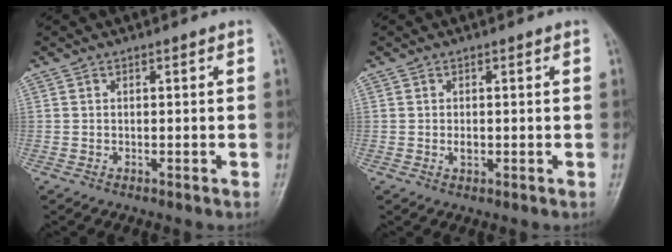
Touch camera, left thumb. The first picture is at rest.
{"total": 1.1, "force": [0.0, 0.8, 0.7], "torque": [-0.006, 0.000, 0.000]}